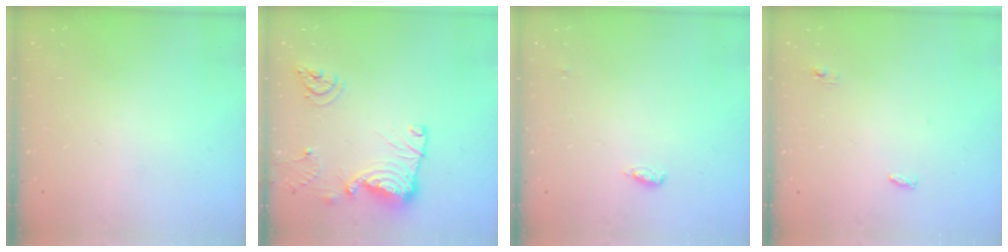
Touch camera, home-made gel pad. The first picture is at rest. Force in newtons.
{"total": 14.1, "press": 14.0, "slide": 1.1}
{"total": 4.0, "press": 3.8, "slide": 1.1}
{"total": 3.4, "press": 3.3, "slide": 0.9}